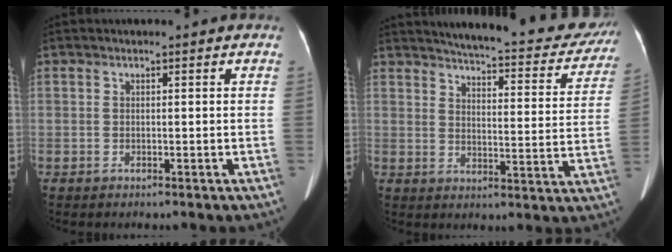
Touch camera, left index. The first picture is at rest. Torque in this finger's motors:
{"motor_torque": [0.83, -1.31, 0.15, 0.08]}